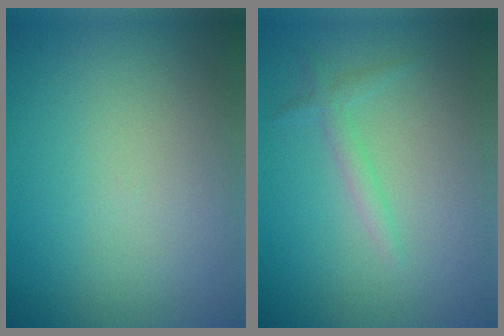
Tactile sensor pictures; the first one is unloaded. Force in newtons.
{"total": 1.3, "press": 1.3, "slide": 0.1}